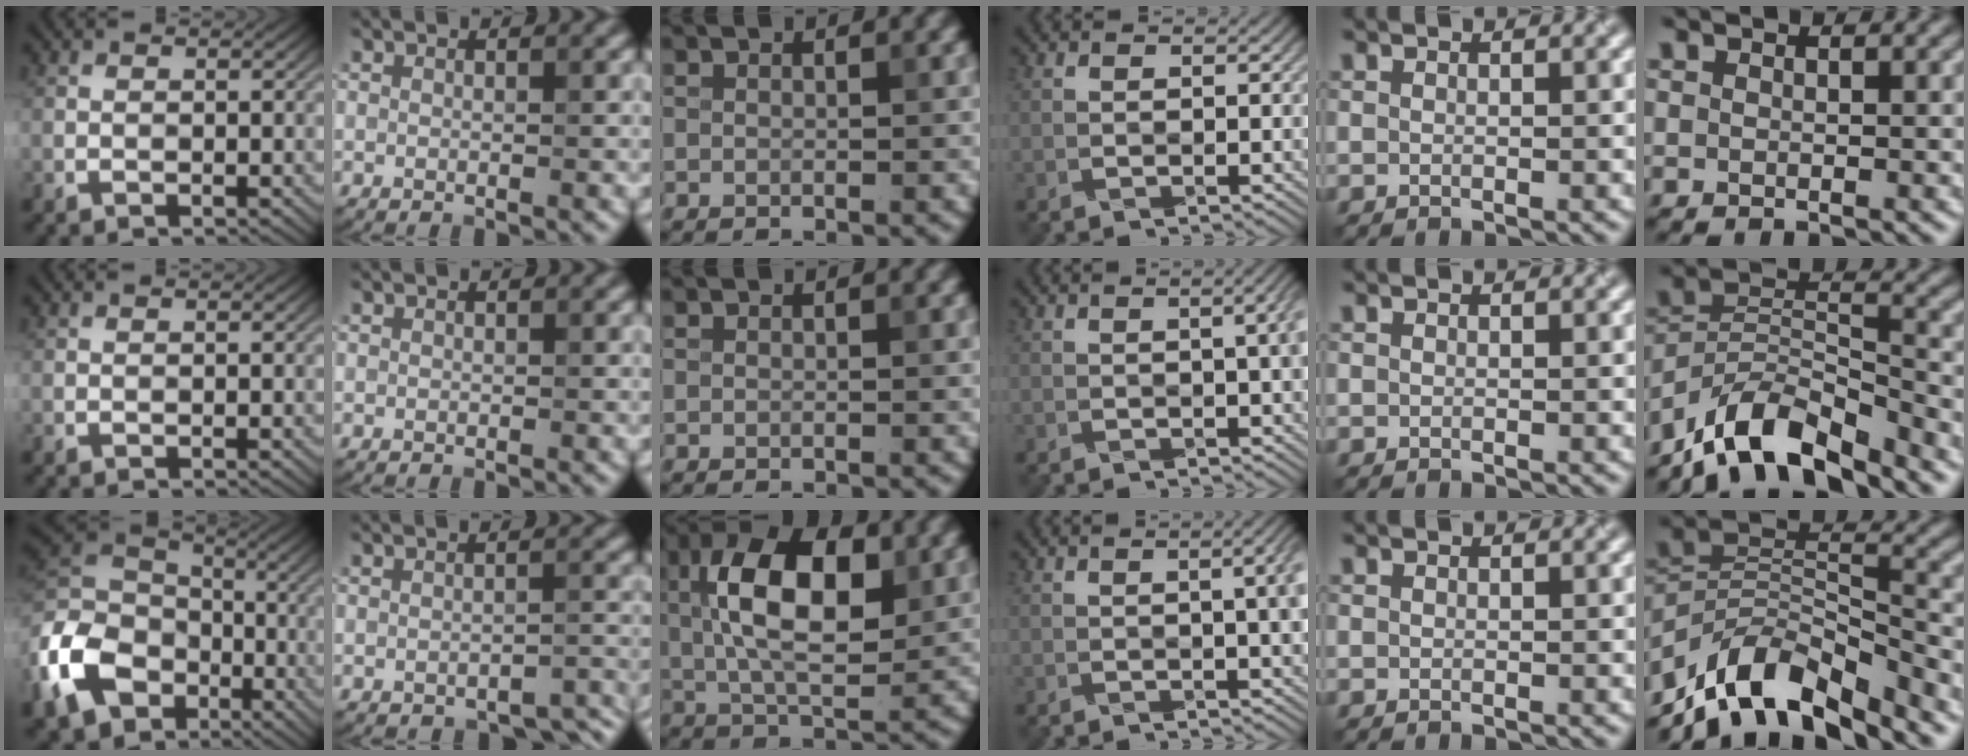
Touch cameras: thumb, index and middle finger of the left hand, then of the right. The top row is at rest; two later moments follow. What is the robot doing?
{"motion": "wrap", "object": "ribbon"}